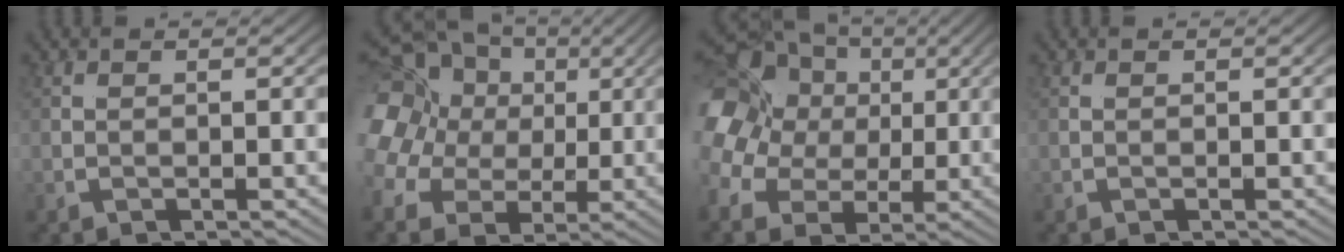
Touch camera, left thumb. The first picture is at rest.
{"total": 11.3, "force": [5.5, 7.2, 6.8], "torque": [-0.139, 0.020, 0.077]}
{"total": 11.6, "force": [4.8, 7.6, 7.4], "torque": [-0.149, 0.010, 0.070]}
{"total": 0.0}